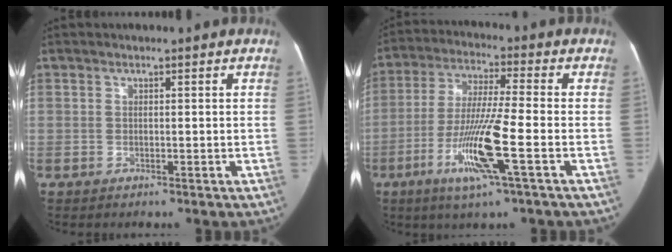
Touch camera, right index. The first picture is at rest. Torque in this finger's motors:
{"motor_torque": [1.23, -0.91, 0.35, 0.16]}